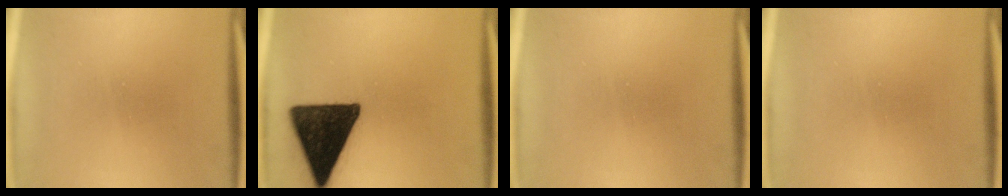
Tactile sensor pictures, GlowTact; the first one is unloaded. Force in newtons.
{"total": 17.4}
{"total": 0.0}
{"total": 0.0}